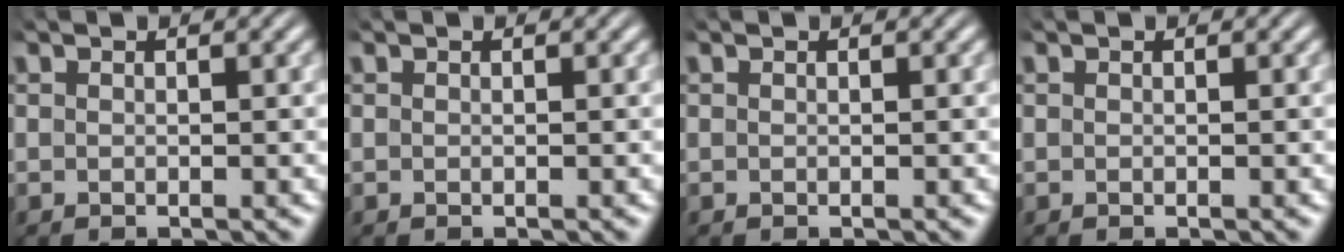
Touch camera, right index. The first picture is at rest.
{"total": 0.0}
{"total": 0.0}
{"total": 0.0}